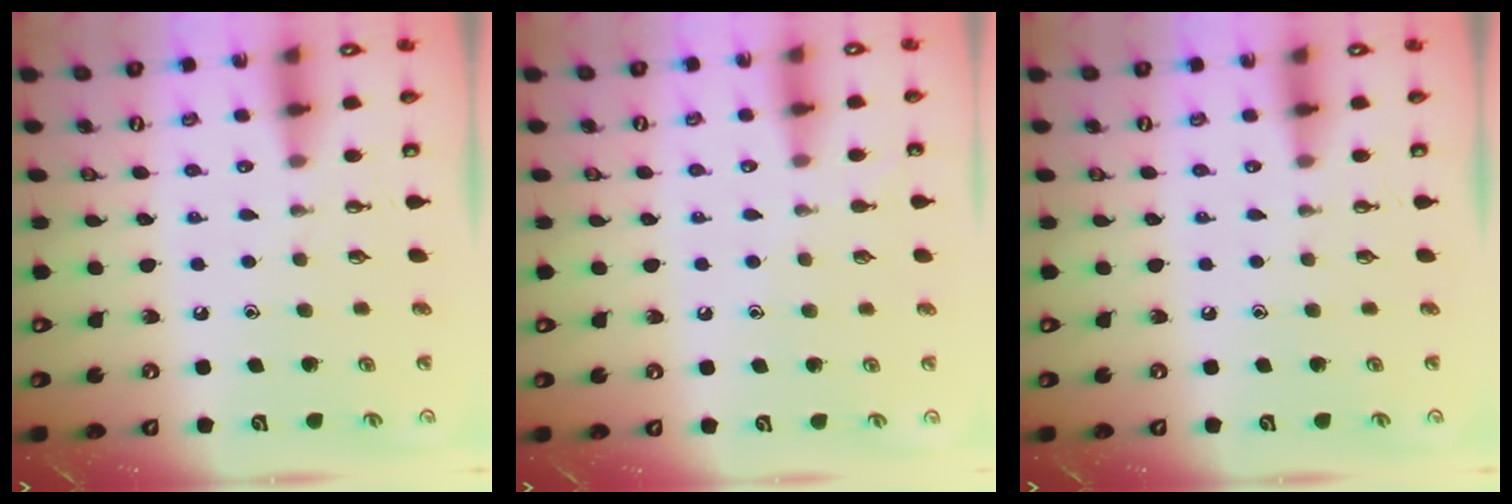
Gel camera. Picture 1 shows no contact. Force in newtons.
{"total": 2.9, "press": 2.9, "slide": 0.4}
{"total": 0.0}